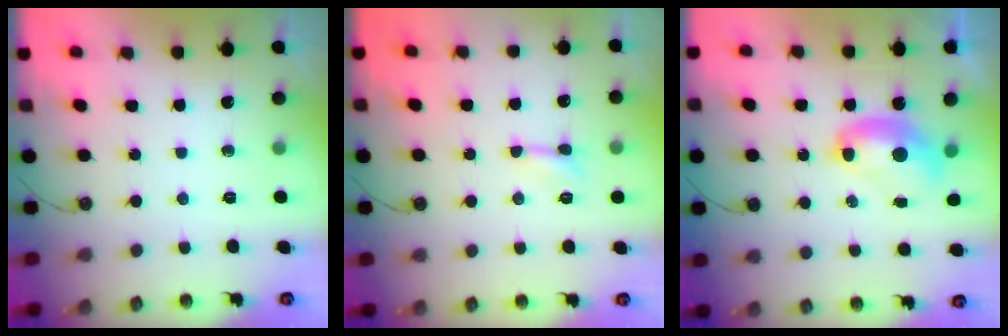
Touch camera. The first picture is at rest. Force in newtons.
{"total": 2.2, "press": 2.1, "slide": 0.5}
{"total": 2.7, "press": 2.7, "slide": 0.1}